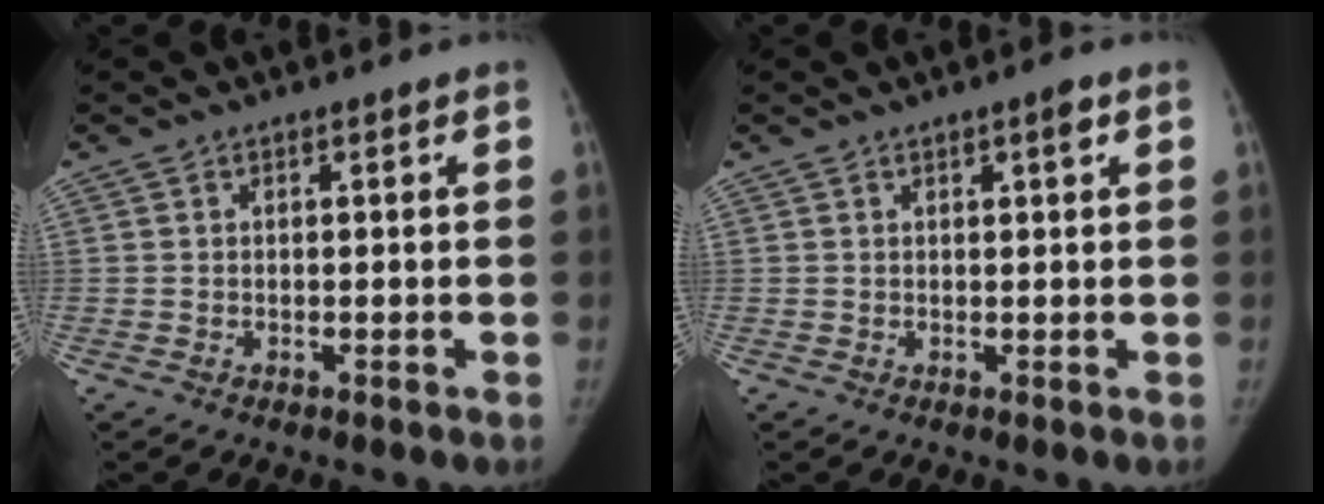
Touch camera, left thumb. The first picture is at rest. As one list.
[{"total": 1.6, "force": [0.8, 0.3, 1.4], "torque": [-0.018, -0.002, 0.013]}]